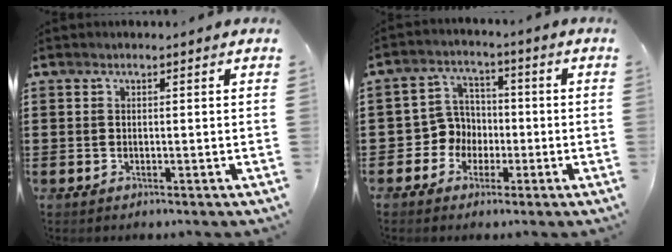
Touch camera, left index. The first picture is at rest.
{"total": 5.5, "force": [-1.4, 5.3, 0.9], "torque": [-0.044, 0.009, -0.030]}